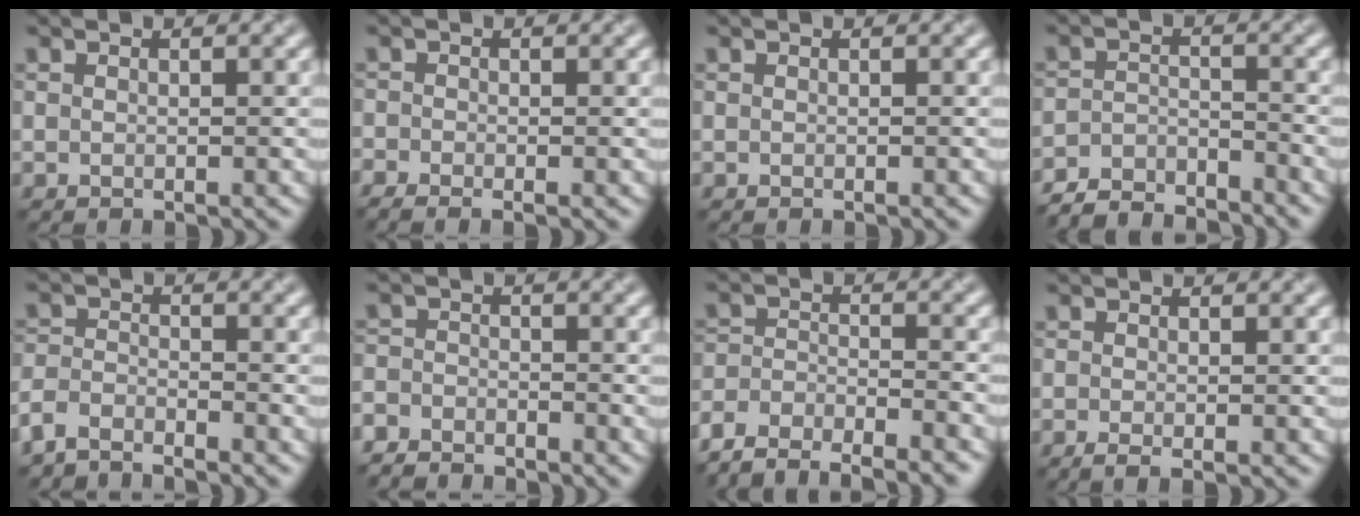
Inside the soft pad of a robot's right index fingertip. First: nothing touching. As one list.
[{"total": 1.6, "force": [-1.2, 0.5, 0.8], "torque": [-0.020, -0.006, -0.025]}, {"total": 0.0}, {"total": 4.8, "force": [-4.6, 0.8, 0.8], "torque": [-0.016, -0.002, -0.092]}, {"total": 3.3, "force": [-3.1, 0.8, 0.7], "torque": [-0.020, -0.002, -0.072]}, {"total": 3.4, "force": [-3.2, 0.8, 0.4], "torque": [-0.006, -0.005, -0.070]}, {"total": 7.4, "force": [-6.9, 1.6, 2.1], "torque": [-0.039, -0.013, -0.117]}, {"total": 1.2, "force": [-0.4, 0.2, 1.1], "torque": [-0.024, -0.003, -0.009]}]